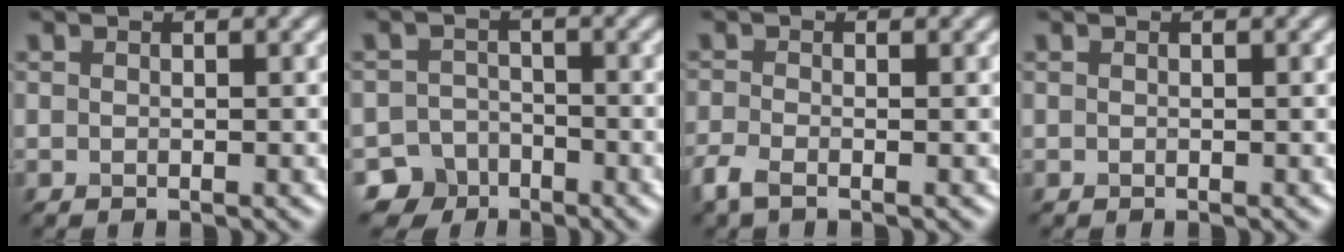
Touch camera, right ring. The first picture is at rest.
{"total": 5.3, "force": [-3.8, 3.6, 0.4], "torque": [0.023, -0.005, -0.063]}
{"total": 2.1, "force": [-1.4, 0.7, 1.4], "torque": [-0.040, -0.009, -0.038]}
{"total": 0.0}